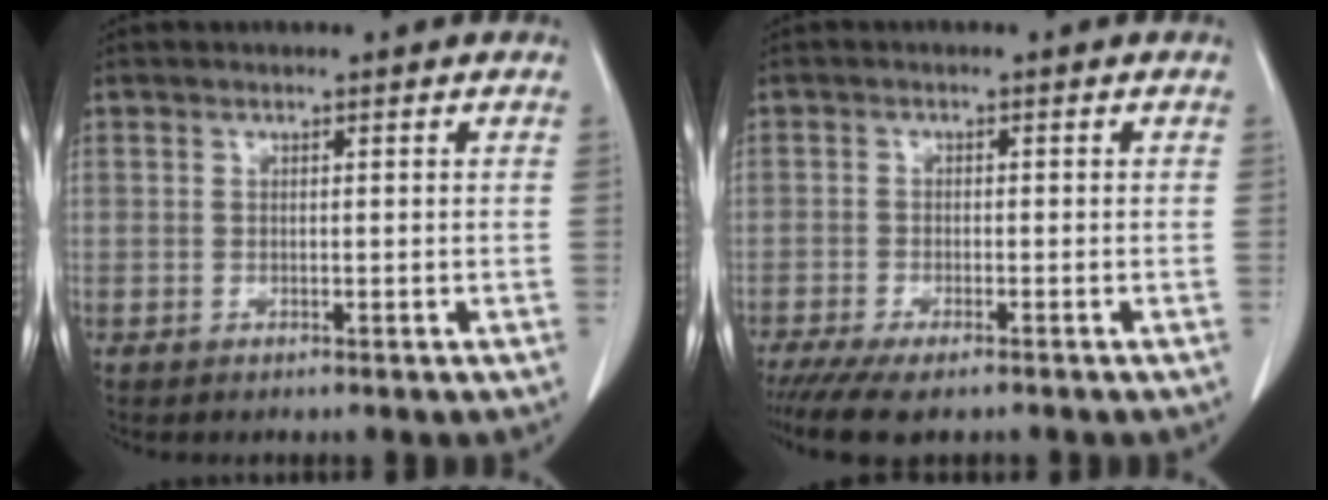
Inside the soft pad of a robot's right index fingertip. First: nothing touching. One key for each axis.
{"total": 6.7, "fx": -5.3, "fy": 1.8, "fz": 3.8, "tx": -0.055, "ty": -0.012, "tz": -0.086}